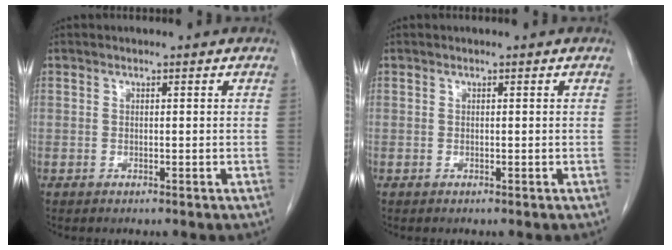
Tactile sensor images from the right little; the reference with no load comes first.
{"total": 0.0}